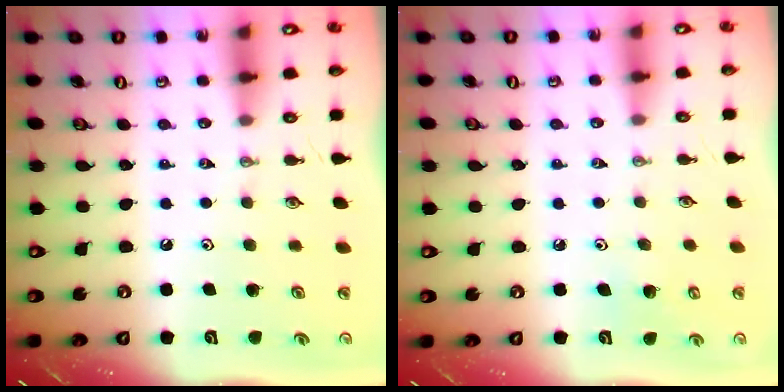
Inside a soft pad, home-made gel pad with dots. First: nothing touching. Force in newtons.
{"total": 4.9, "press": 4.9, "slide": 0.3}